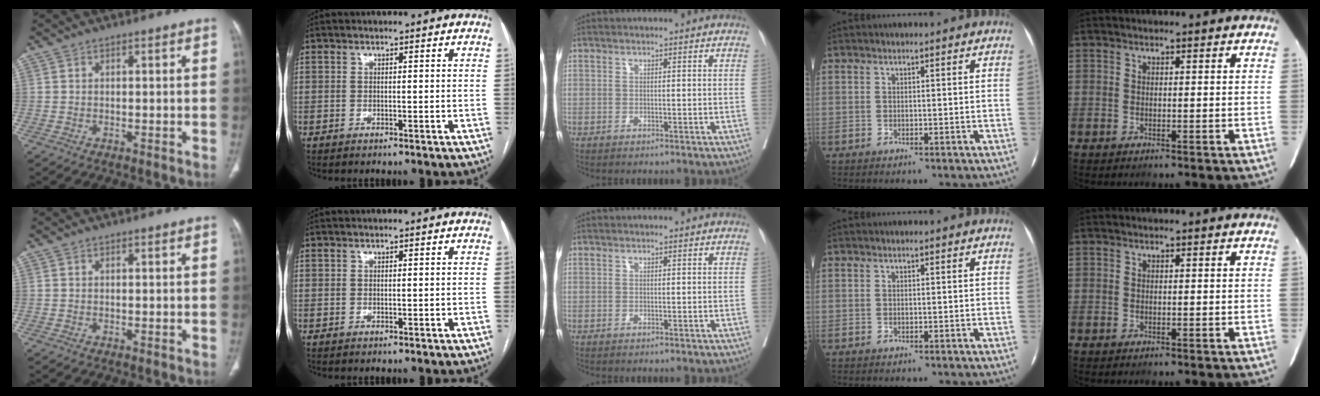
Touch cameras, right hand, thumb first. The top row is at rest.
{}